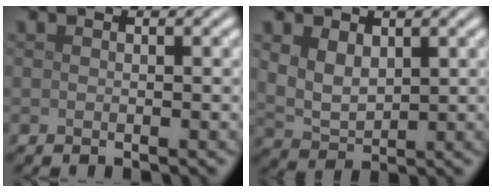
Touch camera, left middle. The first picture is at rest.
{"total": 3.3, "force": [1.0, 2.1, 2.3], "torque": [-0.059, -0.005, 0.026]}